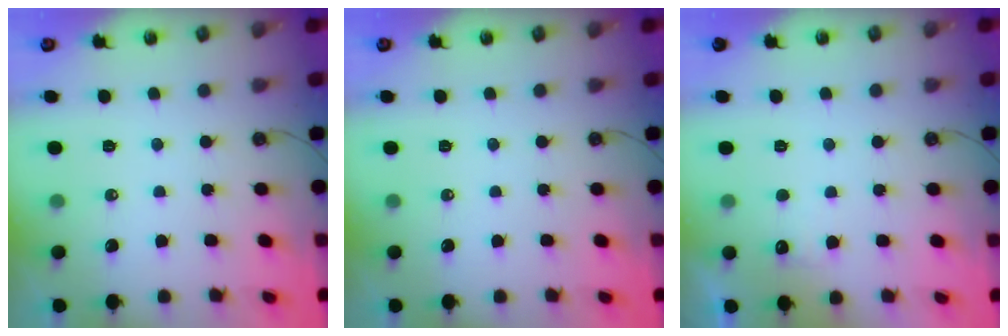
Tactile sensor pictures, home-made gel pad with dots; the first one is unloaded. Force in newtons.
{"total": 0.0}
{"total": 3.7, "press": 3.5, "slide": 1.1}